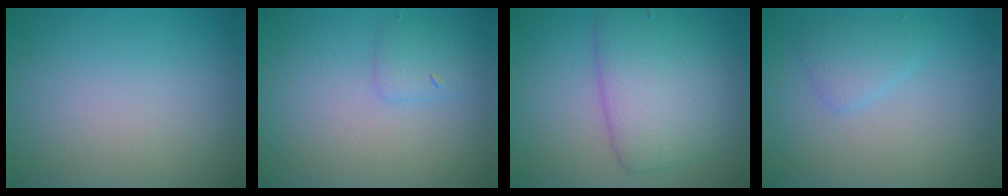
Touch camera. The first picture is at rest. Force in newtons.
{"total": 1.5, "press": 1.5, "slide": 0.1}
{"total": 6.4, "press": 6.4, "slide": 0.1}
{"total": 1.9, "press": 1.9, "slide": 0.0}